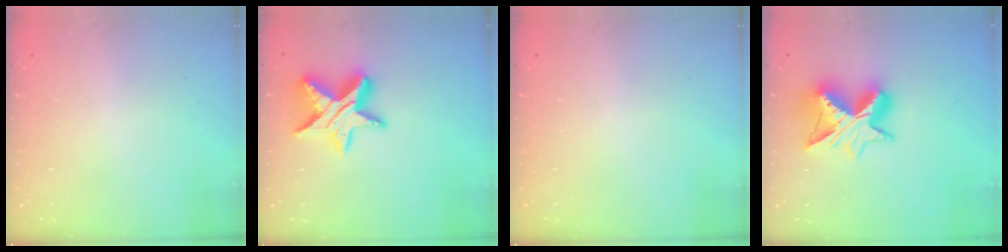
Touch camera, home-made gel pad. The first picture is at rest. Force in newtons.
{"total": 14.6, "press": 14.5, "slide": 1.2}
{"total": 0.0}
{"total": 12.8, "press": 12.7, "slide": 1.0}